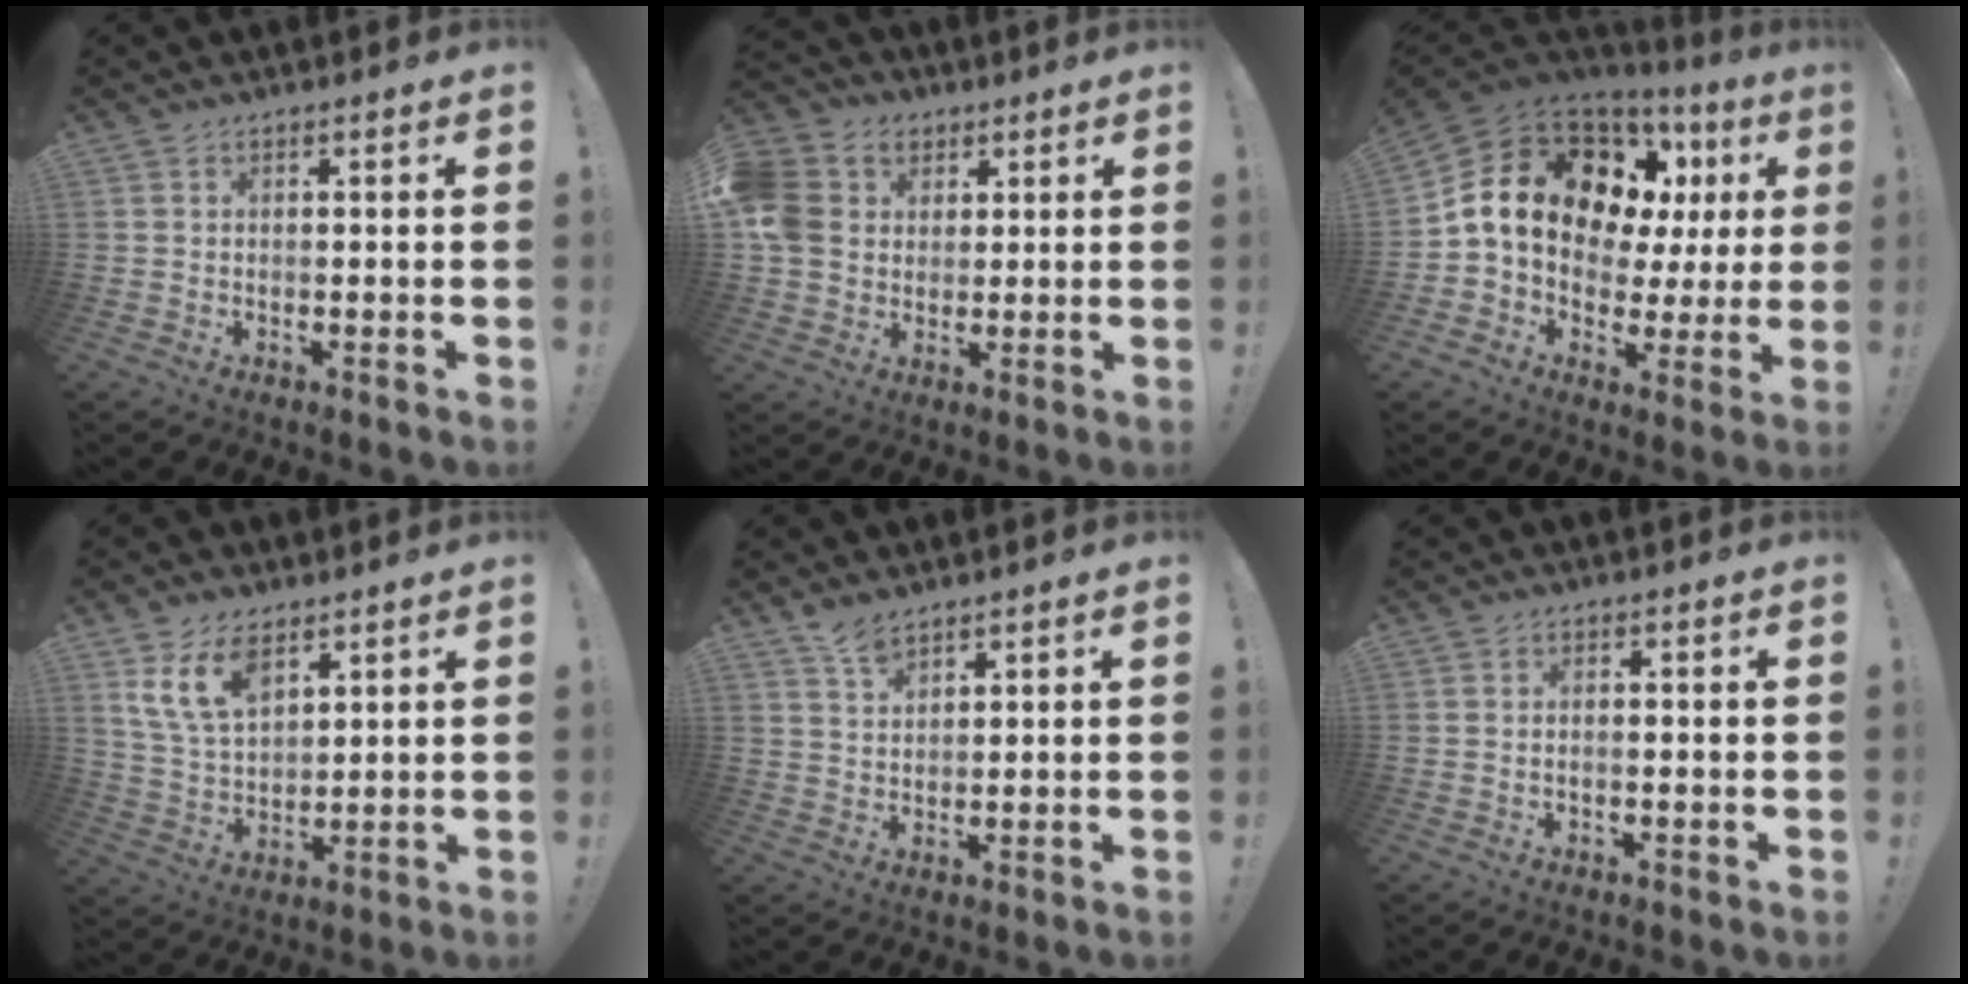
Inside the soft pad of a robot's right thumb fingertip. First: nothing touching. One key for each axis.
{"total": 11.5, "fx": 2.3, "fy": 10.2, "fz": 4.9, "tx": -0.092, "ty": 0.002, "tz": 0.048}
{"total": 18.2, "fx": 5.5, "fy": 12.4, "fz": 12.2, "tx": -0.207, "ty": -0.013, "tz": 0.116}
{"total": 11.2, "fx": 6.8, "fy": 6.0, "fz": 6.6, "tx": -0.132, "ty": -0.026, "tz": 0.130}
{"total": 4.6, "fx": 3.9, "fy": 1.6, "fz": 1.9, "tx": -0.028, "ty": -0.024, "tz": 0.071}
{"total": 1.0, "fx": -0.5, "fy": 0.3, "fz": 0.9, "tx": -0.016, "ty": 0.001, "tz": -0.008}